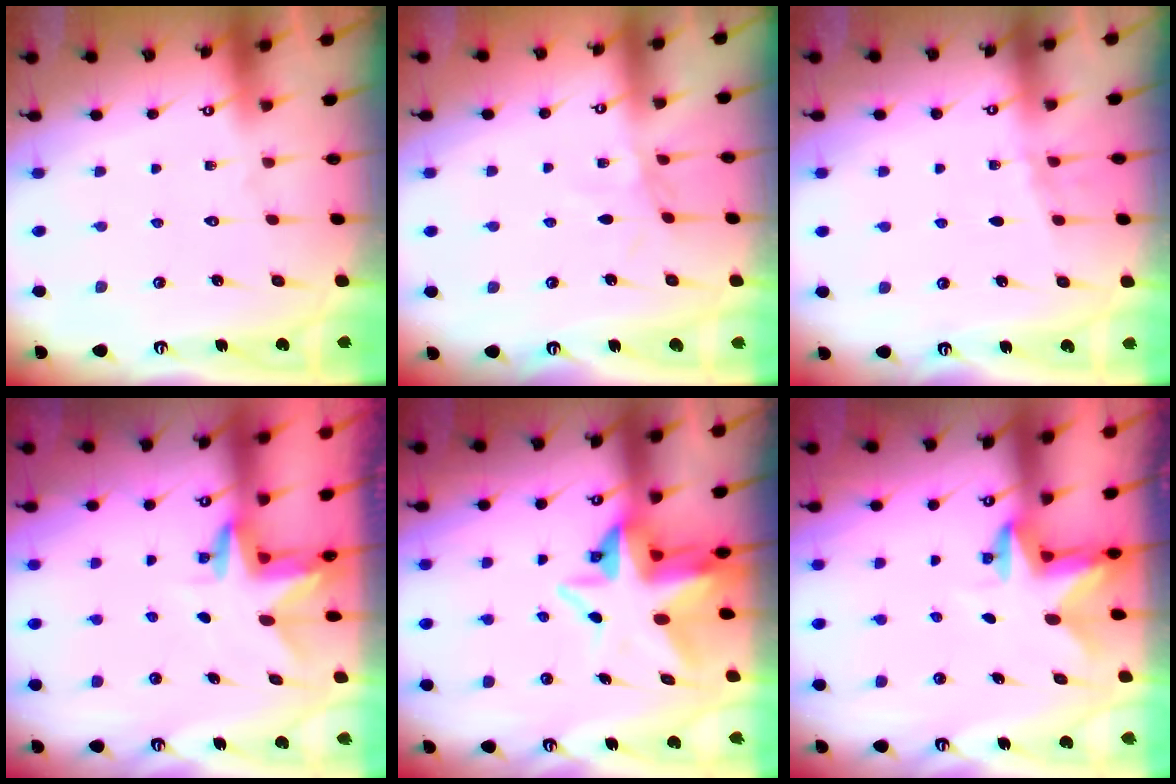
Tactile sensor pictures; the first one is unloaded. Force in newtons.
{"total": 2.1, "press": 2.1, "slide": 0.5}
{"total": 4.7, "press": 3.9, "slide": 2.7}
{"total": 3.0, "press": 3.0, "slide": 0.2}
{"total": 8.1, "press": 7.9, "slide": 1.8}
{"total": 2.8, "press": 2.8, "slide": 0.5}